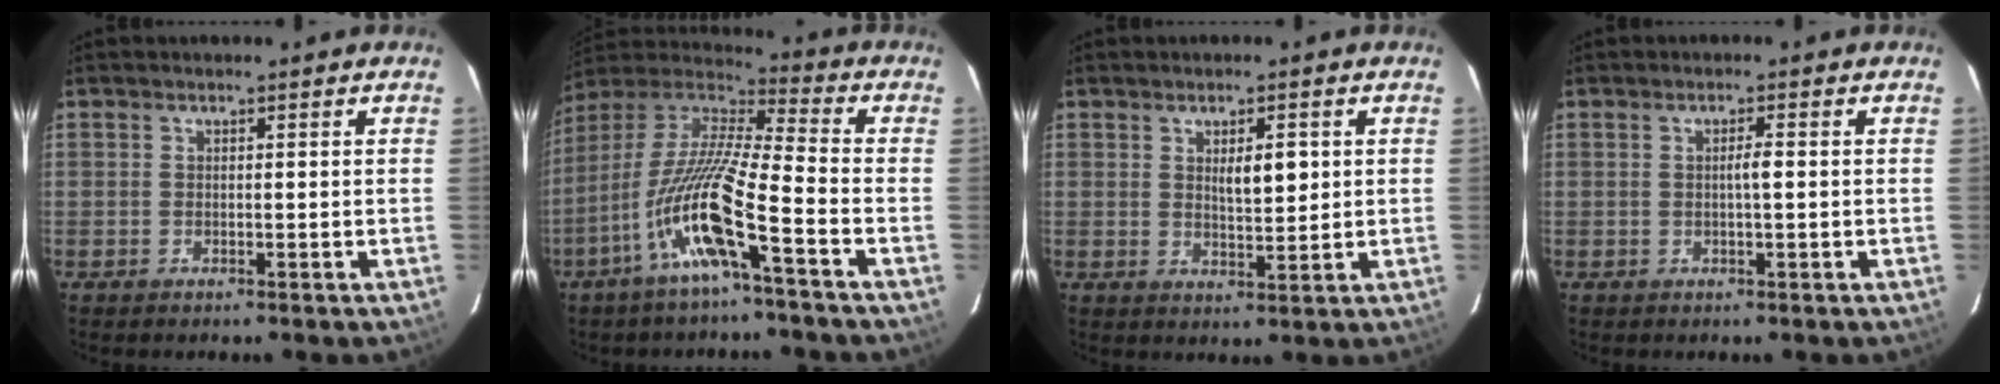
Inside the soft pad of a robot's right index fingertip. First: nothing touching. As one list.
[{"total": 15.1, "force": [-6.7, 0.3, 13.6], "torque": [-0.280, -0.006, -0.135]}, {"total": 4.1, "force": [1.1, 1.3, 3.7], "torque": [-0.060, -0.002, 0.020]}, {"total": 1.5, "force": [-0.1, 0.0, 1.5], "torque": [-0.027, 0.002, -0.001]}]